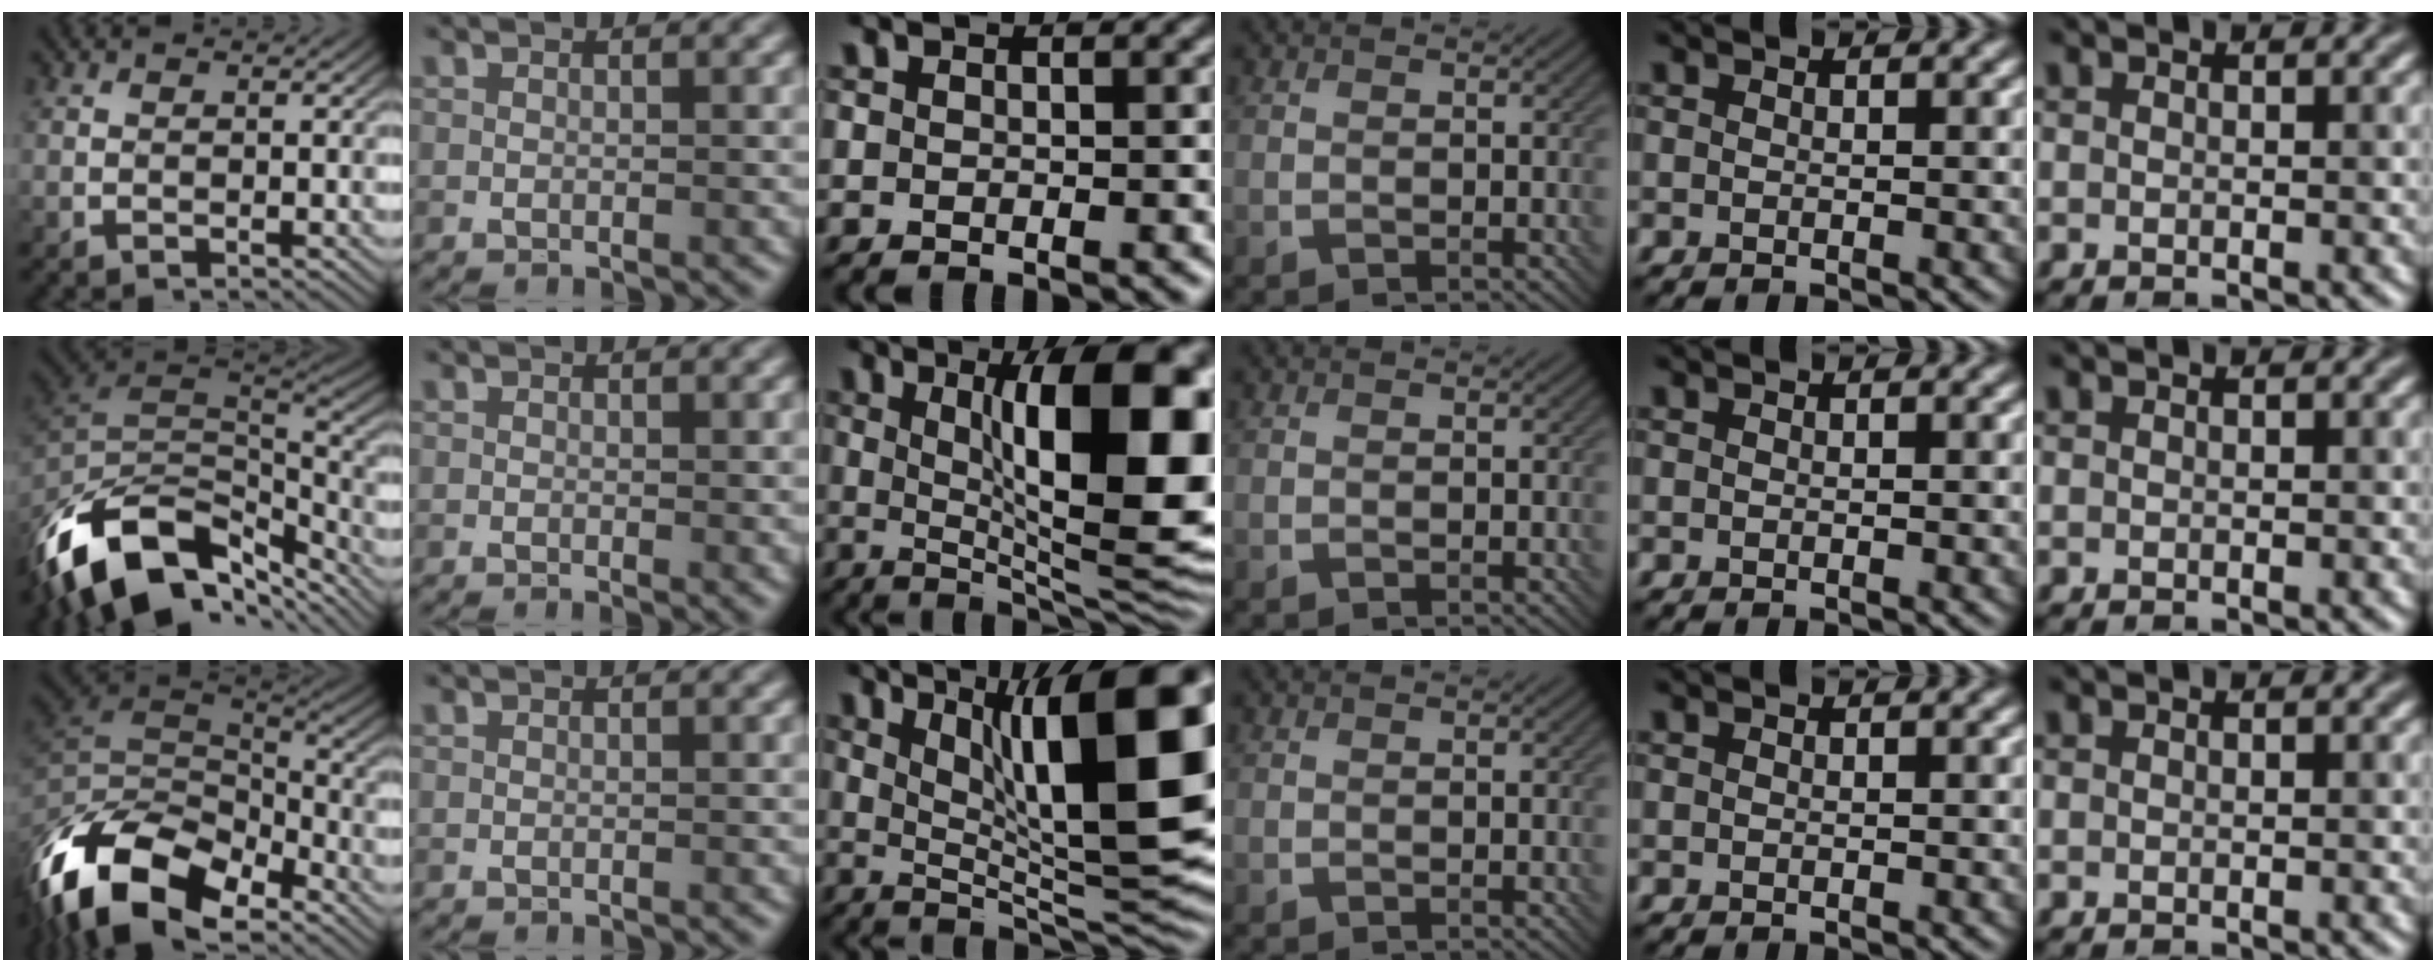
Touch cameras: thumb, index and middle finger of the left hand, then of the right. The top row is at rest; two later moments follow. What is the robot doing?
{"motion": "insert", "object": "bottle cap"}